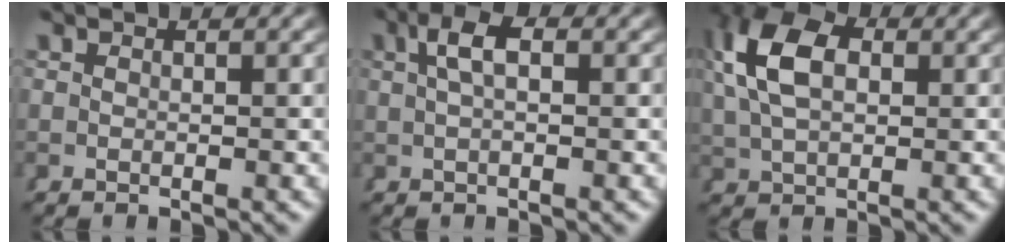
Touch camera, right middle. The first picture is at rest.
{"total": 2.8, "force": [1.0, 0.5, 2.5], "torque": [-0.037, 0.008, 0.016]}
{"total": 6.4, "force": [2.0, 3.8, 4.8], "torque": [-0.112, -0.002, 0.044]}